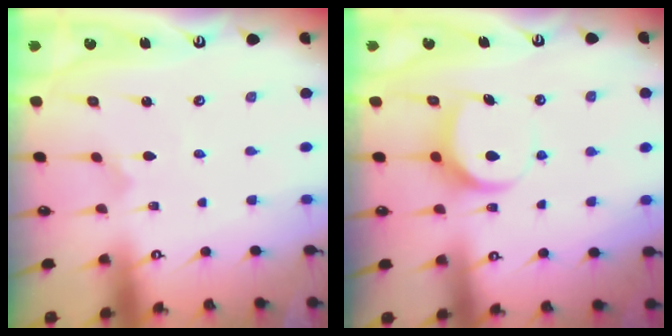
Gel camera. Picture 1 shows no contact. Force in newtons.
{"total": 8.3, "press": 8.3, "slide": 0.8}